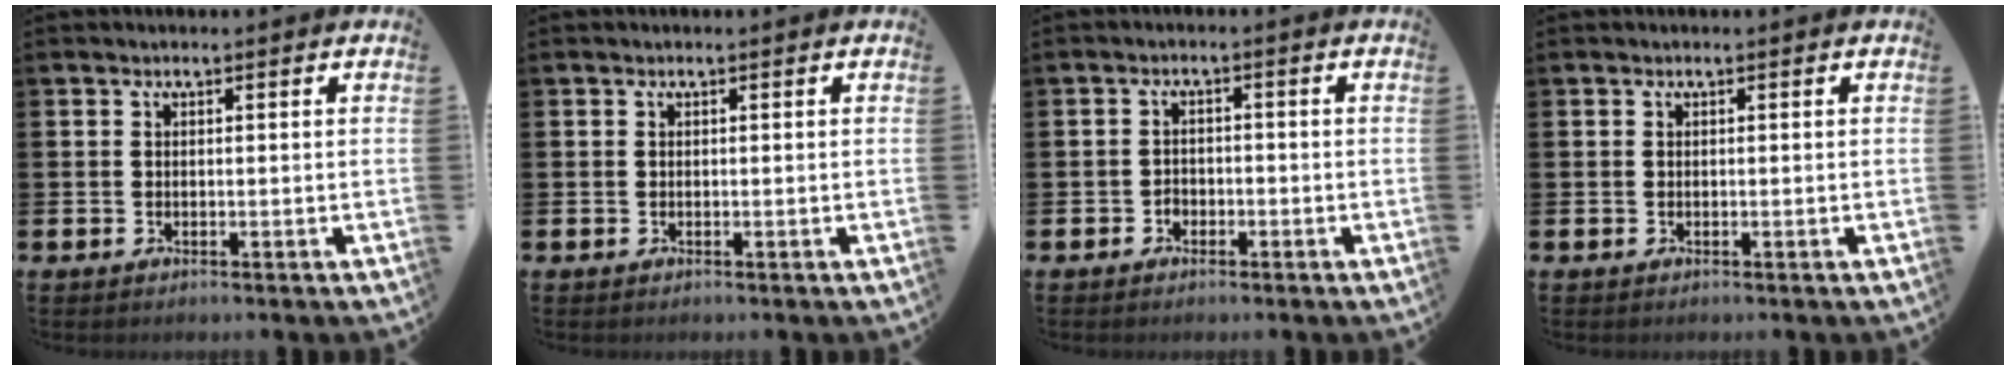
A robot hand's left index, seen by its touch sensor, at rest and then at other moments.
{"total": 0.0}
{"total": 1.6, "force": [-1.1, 1.2, 0.2], "torque": [-0.006, 0.002, -0.025]}
{"total": 0.0}